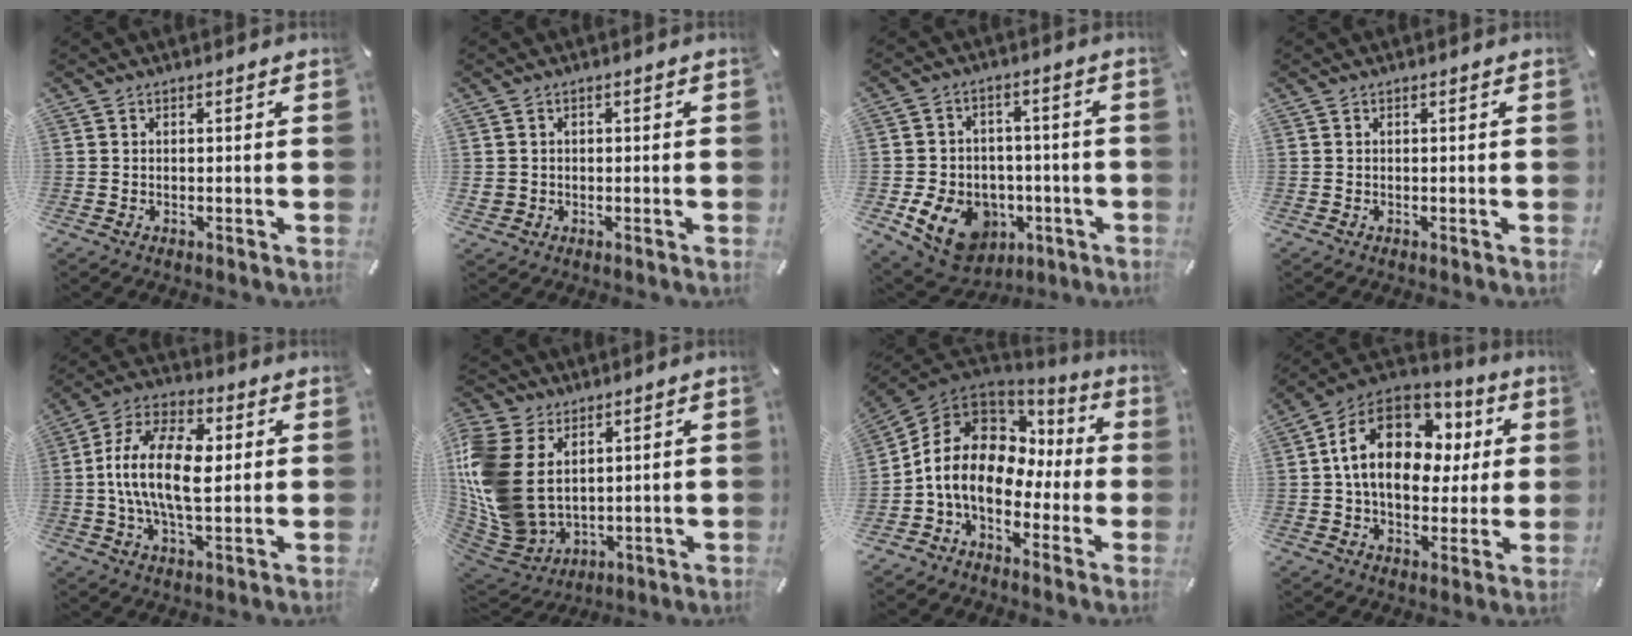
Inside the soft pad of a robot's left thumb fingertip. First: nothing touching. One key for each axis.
{"total": 2.2, "fx": -0.1, "fy": 2.2, "fz": 0.4, "tx": -0.008, "ty": 0.004, "tz": -0.004}
{"total": 13.8, "fx": -4.6, "fy": 11.0, "fz": 7.1, "tx": -0.125, "ty": 0.025, "tz": -0.070}
{"total": 0.0}
{"total": 15.3, "fx": 0.9, "fy": 7.8, "fz": 13.1, "tx": -0.269, "ty": 0.003, "tz": 0.010}
{"total": 16.2, "fx": 2.9, "fy": 13.2, "fz": 9.0, "tx": -0.246, "ty": -0.025, "tz": 0.056}
{"total": 13.4, "fx": -1.4, "fy": 10.6, "fz": 8.0, "tx": -0.185, "ty": 0.004, "tz": -0.033}
{"total": 19.1, "fx": 4.3, "fy": 13.8, "fz": 12.4, "tx": -0.228, "ty": -0.003, "tz": 0.076}